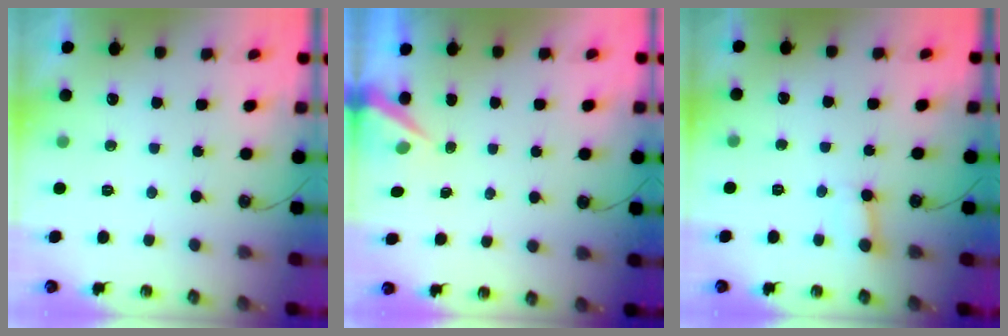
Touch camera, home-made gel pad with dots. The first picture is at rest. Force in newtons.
{"total": 4.2, "press": 4.2, "slide": 0.4}
{"total": 2.4, "press": 2.4, "slide": 0.0}